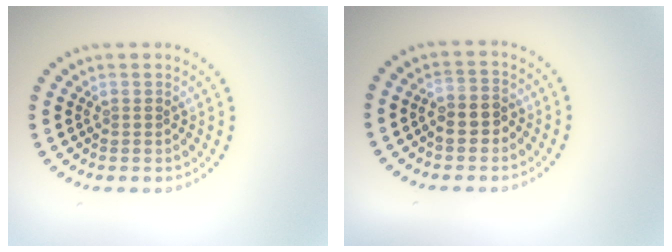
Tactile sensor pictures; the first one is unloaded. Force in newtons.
{"total": 2.6, "press": 2.5, "slide": 0.7}